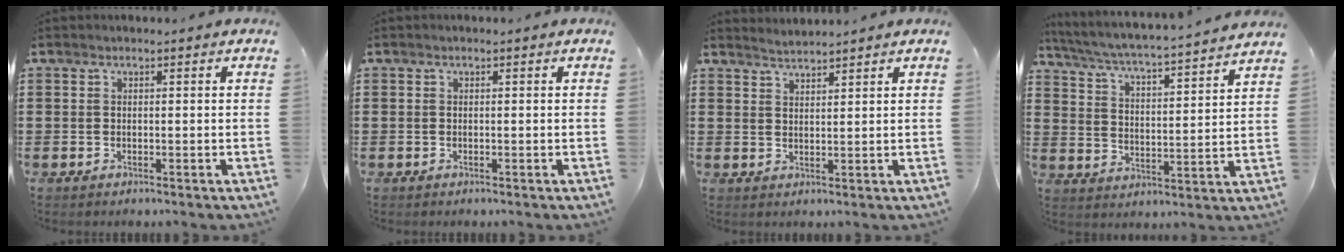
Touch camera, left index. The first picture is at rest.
{"total": 0.0}
{"total": 1.9, "force": [1.9, -0.5, -0.2], "torque": [0.000, -0.001, 0.037]}
{"total": 3.9, "force": [3.6, -0.7, 1.3], "torque": [-0.046, -0.038, 0.051]}